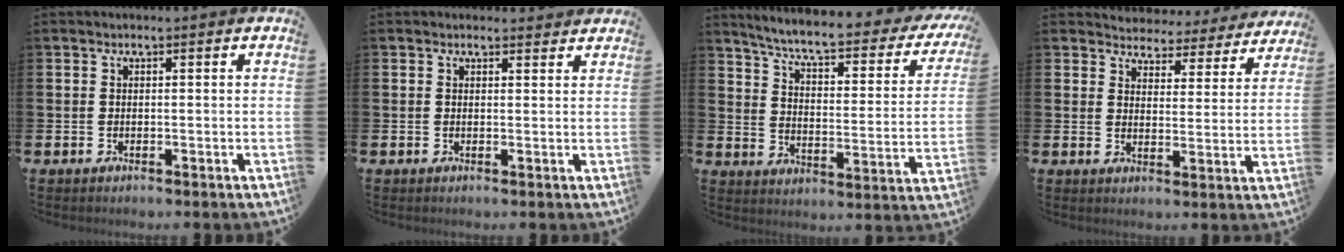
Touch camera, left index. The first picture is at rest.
{"total": 1.2, "force": [1.1, 0.5, 0.1], "torque": [0.009, -0.001, 0.018]}
{"total": 6.4, "force": [5.4, 1.0, 3.2], "torque": [-0.080, -0.047, 0.082]}
{"total": 4.2, "force": [4.0, 1.2, -0.1], "torque": [-0.008, -0.043, 0.064]}